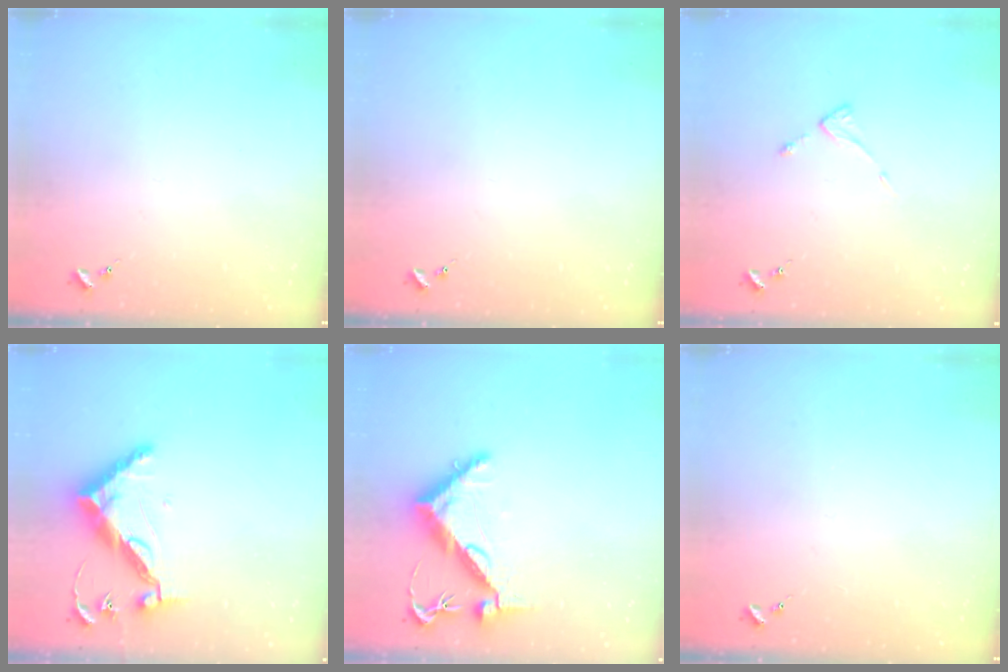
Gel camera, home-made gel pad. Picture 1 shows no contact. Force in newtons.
{"total": 0.0}
{"total": 2.6, "press": 2.6, "slide": 0.3}
{"total": 13.0, "press": 13.0, "slide": 0.6}
{"total": 11.0, "press": 10.9, "slide": 1.1}
{"total": 0.0}